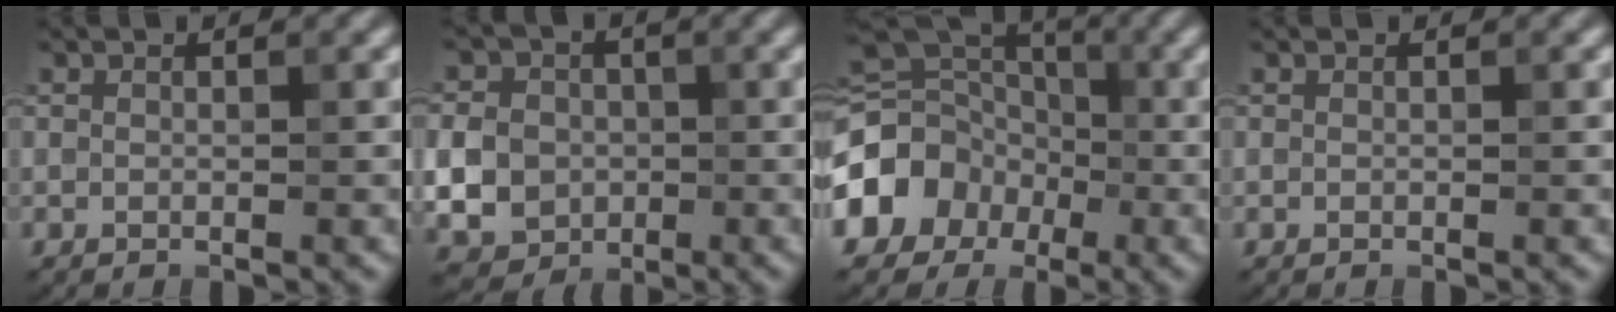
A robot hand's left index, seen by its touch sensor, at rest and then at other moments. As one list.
[{"total": 8.2, "force": [-1.0, 7.4, 3.5], "torque": [-0.080, 0.003, -0.049]}, {"total": 10.0, "force": [-3.6, 8.3, 4.3], "torque": [-0.078, -0.003, -0.078]}, {"total": 0.0}]